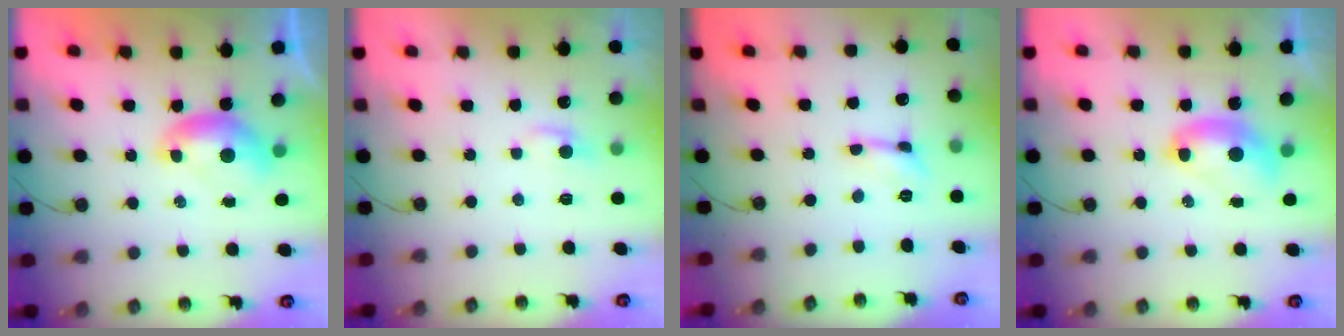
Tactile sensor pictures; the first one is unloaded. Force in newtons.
{"total": 0.0}
{"total": 0.6, "press": 0.6, "slide": 0.2}
{"total": 2.7, "press": 2.7, "slide": 0.1}